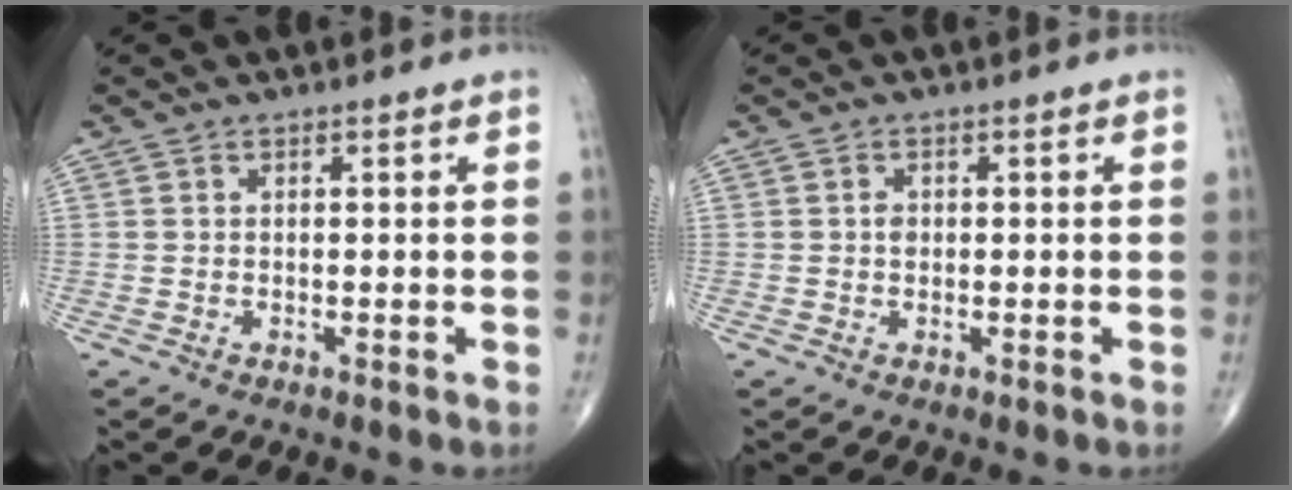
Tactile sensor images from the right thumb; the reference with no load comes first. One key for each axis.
{"total": 1.1, "fx": 0.1, "fy": 0.9, "fz": 0.6, "tx": -0.006, "ty": 0.002, "tz": 0.000}